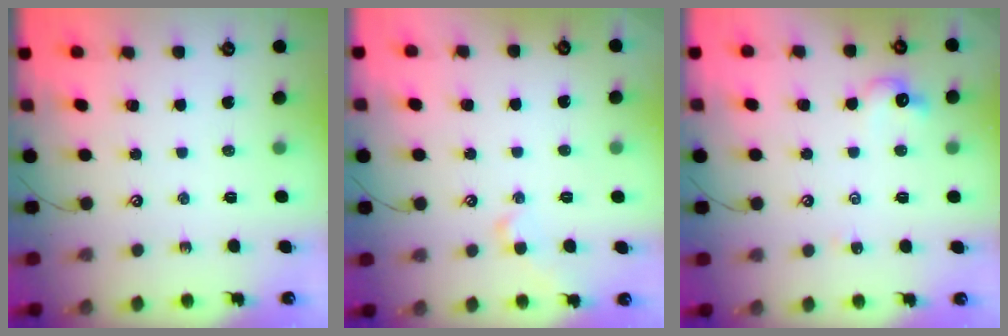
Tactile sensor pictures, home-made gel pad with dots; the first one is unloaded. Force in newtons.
{"total": 1.3, "press": 1.0, "slide": 0.8}
{"total": 3.9, "press": 3.8, "slide": 0.7}